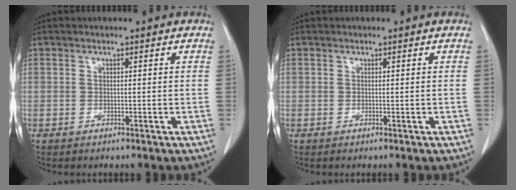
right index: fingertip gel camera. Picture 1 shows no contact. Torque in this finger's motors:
{"motor_torque": [0.00, 0.00, 0.00, 0.00]}